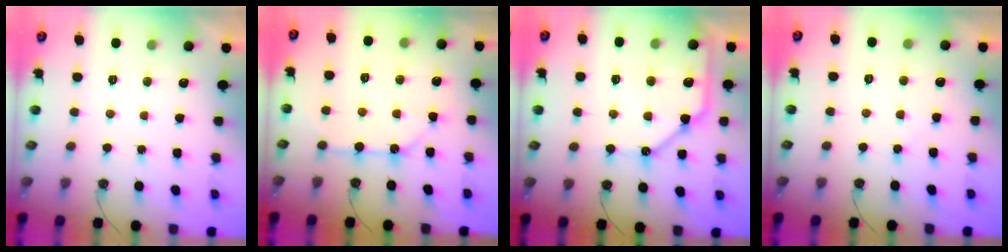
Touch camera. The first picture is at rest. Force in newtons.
{"total": 10.7, "press": 10.6, "slide": 1.3}
{"total": 13.7, "press": 13.6, "slide": 1.7}
{"total": 3.4, "press": 3.3, "slide": 0.6}